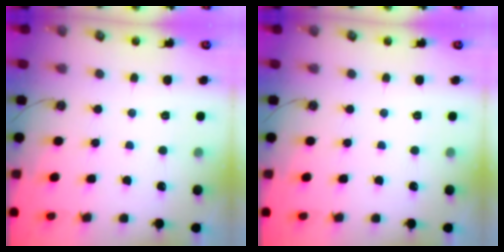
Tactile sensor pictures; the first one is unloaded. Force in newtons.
{"total": 0.0}